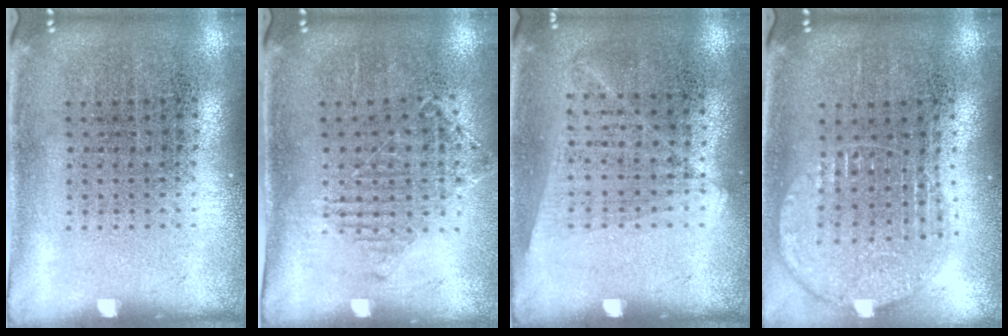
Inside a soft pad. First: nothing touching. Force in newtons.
{"total": 1.2, "press": 1.1, "slide": 0.4}
{"total": 1.2, "press": 1.1, "slide": 0.6}
{"total": 1.3, "press": 1.2, "slide": 0.5}